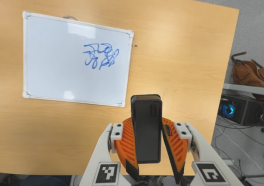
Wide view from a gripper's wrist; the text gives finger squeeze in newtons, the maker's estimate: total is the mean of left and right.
{"total": 7.3, "left": 7.5, "right": 7.2}